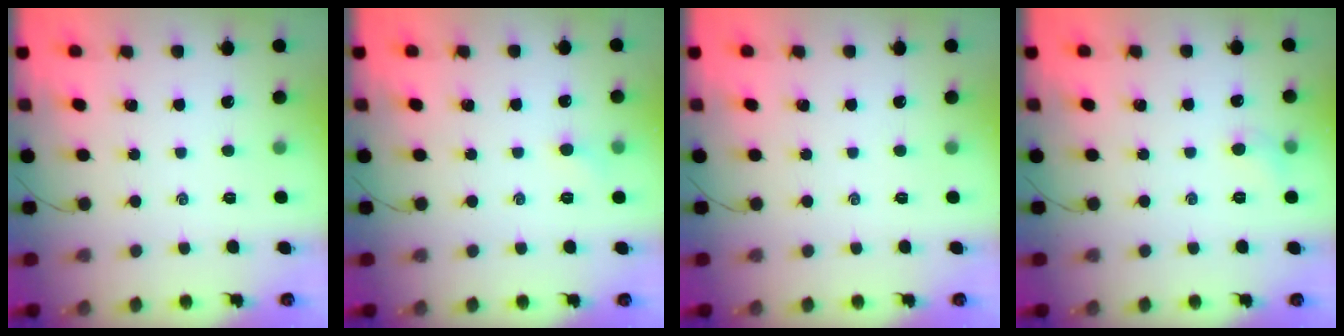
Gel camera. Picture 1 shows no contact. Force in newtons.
{"total": 4.0, "press": 3.8, "slide": 1.2}
{"total": 0.0}
{"total": 5.0, "press": 4.8, "slide": 1.5}